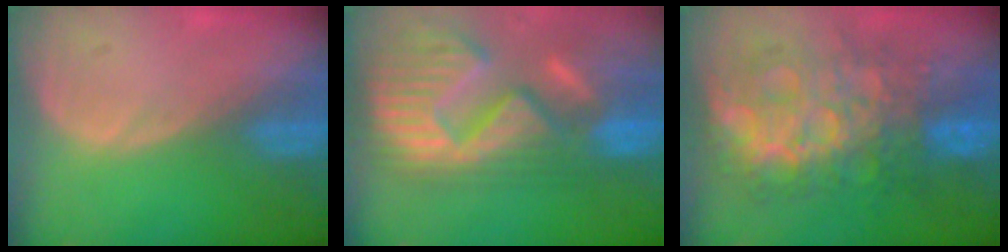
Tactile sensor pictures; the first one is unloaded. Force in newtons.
{"total": 15.1, "press": 12.7, "slide": 8.2}
{"total": 12.5, "press": 12.4, "slide": 1.2}